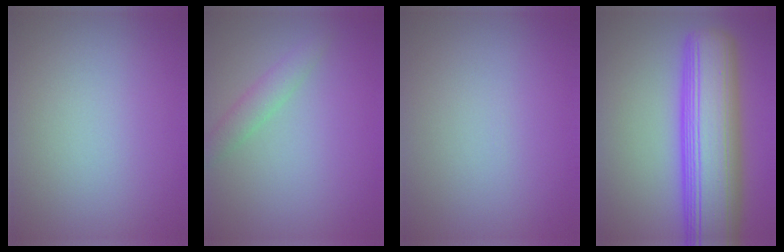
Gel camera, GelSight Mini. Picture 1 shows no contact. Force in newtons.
{"total": 1.9, "press": 1.9, "slide": 0.0}
{"total": 0.0}
{"total": 12.1, "press": 12.1, "slide": 0.5}